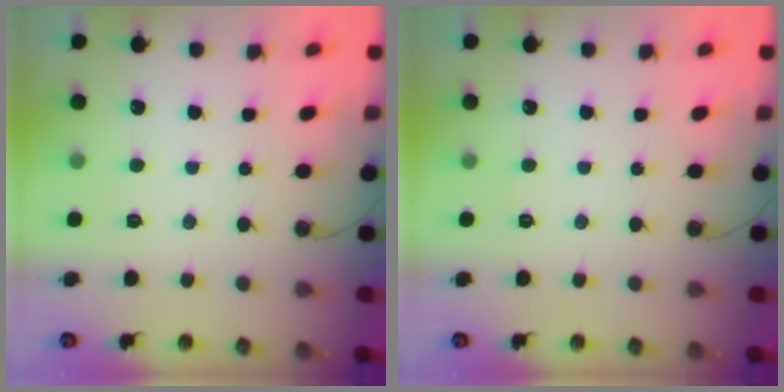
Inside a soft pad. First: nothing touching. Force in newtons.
{"total": 0.0}